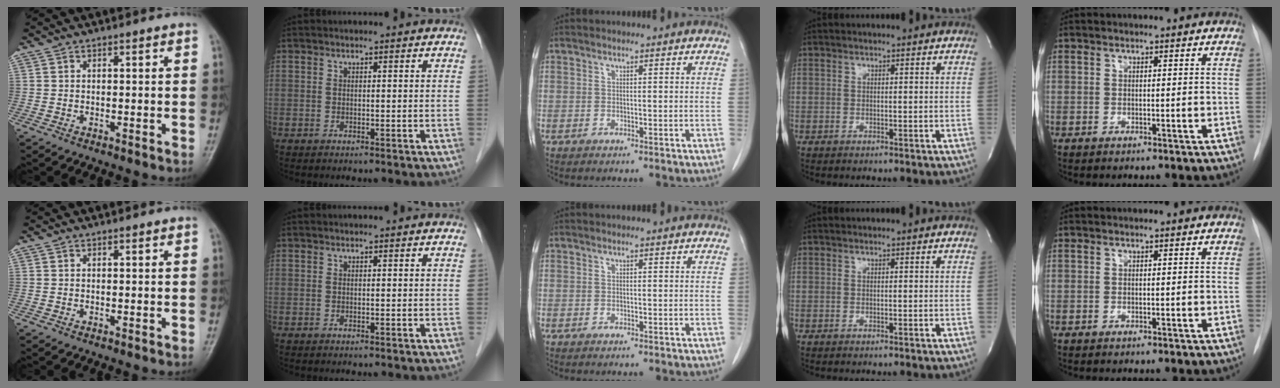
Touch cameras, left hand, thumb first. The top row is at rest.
{}